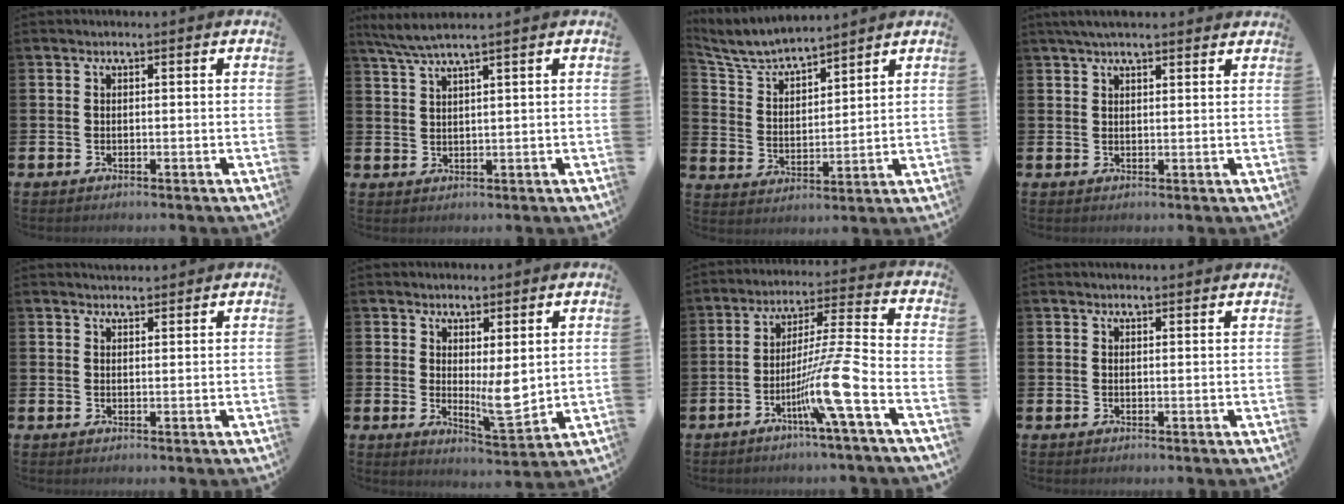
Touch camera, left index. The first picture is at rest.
{"total": 3.9, "force": [3.3, -0.5, 2.1], "torque": [-0.054, -0.006, 0.060]}
{"total": 5.8, "force": [5.6, 0.7, 1.1], "torque": [-0.052, -0.037, 0.098]}
{"total": 3.5, "force": [3.0, 0.6, 1.6], "torque": [-0.035, -0.002, 0.055]}
{"total": 2.2, "force": [2.2, 0.4, -0.1], "torque": [-0.004, -0.008, 0.041]}
{"total": 5.2, "force": [2.1, 1.9, 4.4], "torque": [-0.058, -0.029, 0.035]}
{"total": 9.8, "force": [-4.7, -1.3, 8.5], "torque": [-0.156, -0.018, -0.094]}
{"total": 1.3, "force": [1.3, -0.1, 0.1], "torque": [0.009, -0.008, 0.022]}